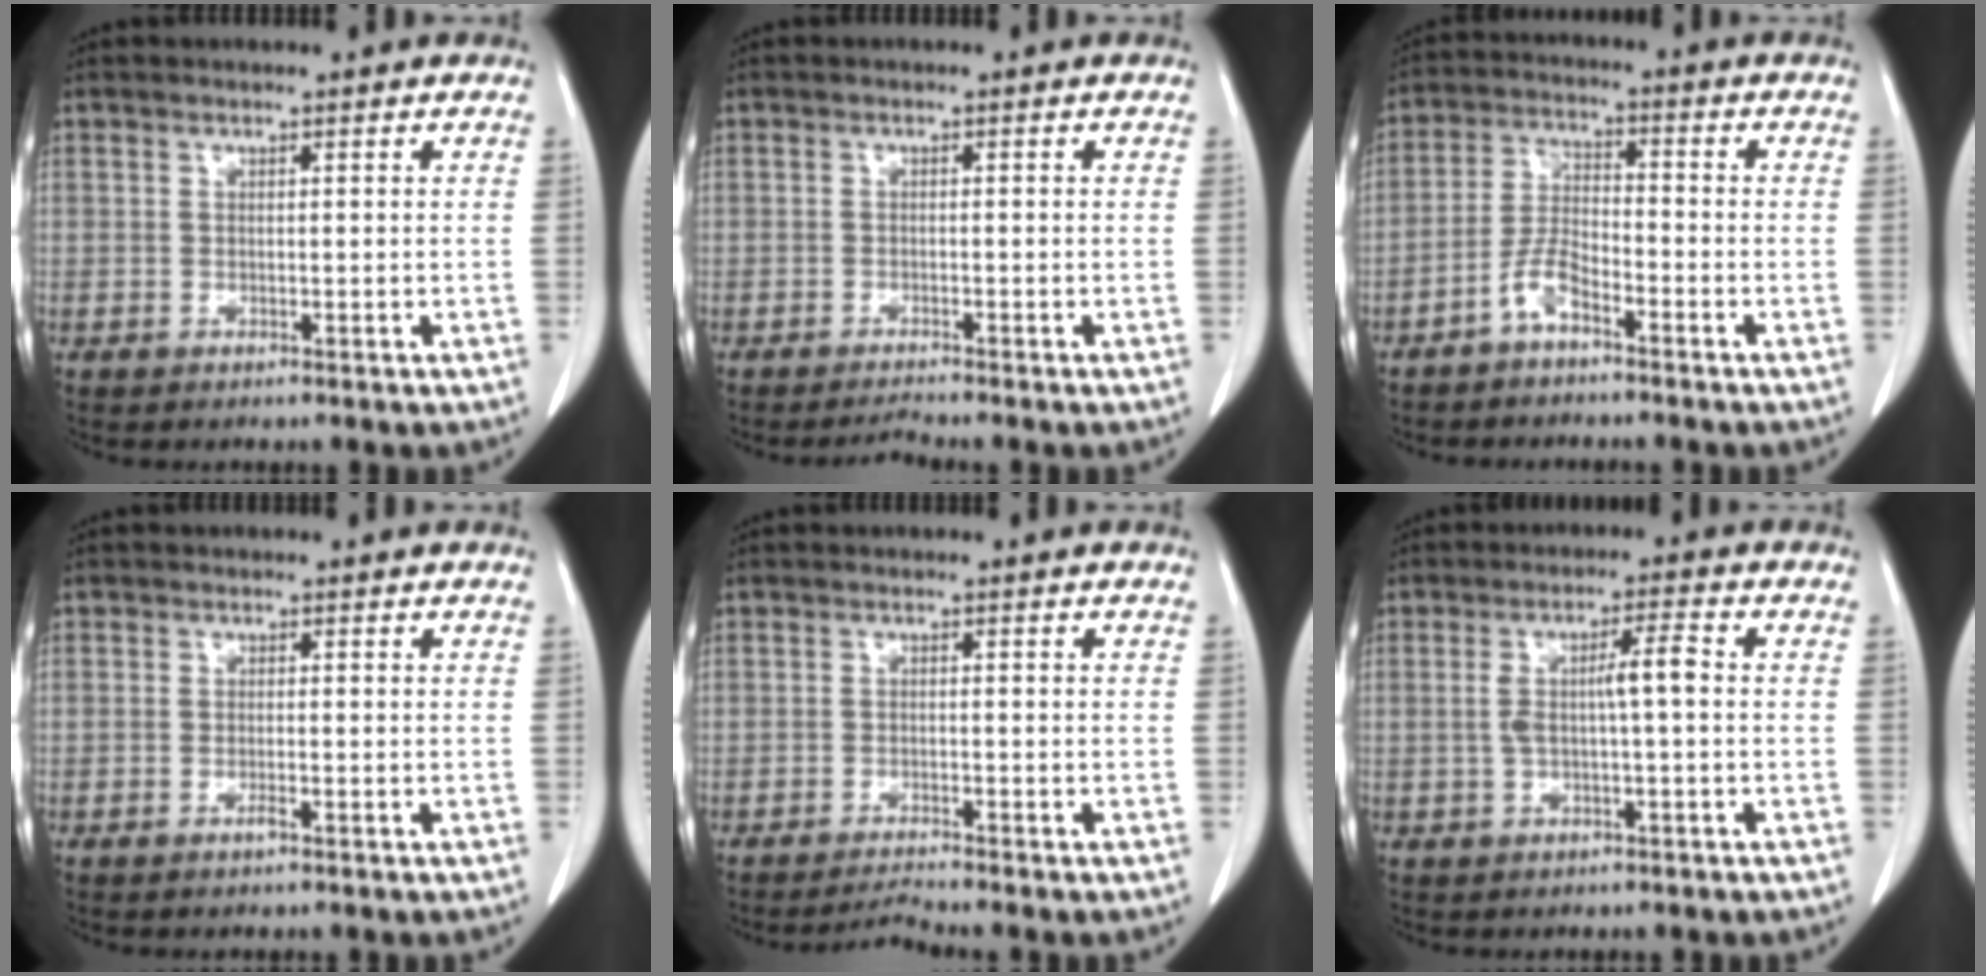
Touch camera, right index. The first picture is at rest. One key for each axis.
{"total": 1.9, "fx": -1.8, "fy": -0.2, "fz": 0.6, "tx": -0.018, "ty": -0.003, "tz": -0.027}
{"total": 5.4, "fx": -3.6, "fy": 1.8, "fz": 3.5, "tx": -0.083, "ty": 0.012, "tz": -0.071}
{"total": 1.4, "fx": -0.7, "fy": 0.5, "fz": 1.1, "tx": -0.021, "ty": 0.000, "tz": -0.011}
{"total": 2.4, "fx": -2.3, "fy": -0.6, "fz": 0.4, "tx": -0.018, "ty": -0.007, "tz": -0.038}
{"total": 5.3, "fx": 0.0, "fy": 0.9, "fz": 5.2, "tx": -0.100, "ty": 0.017, "tz": 0.002}